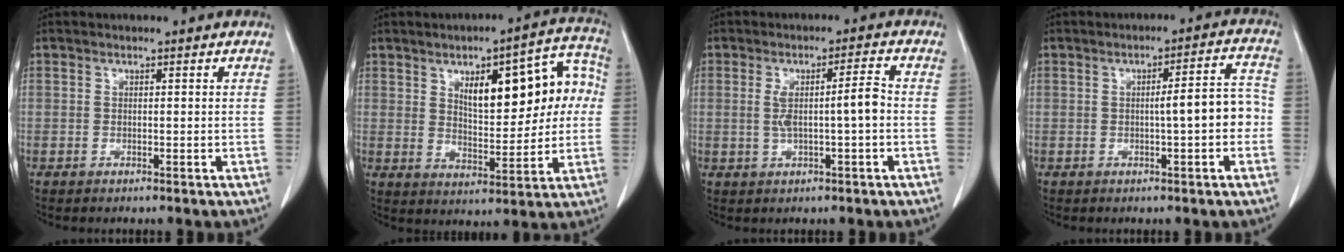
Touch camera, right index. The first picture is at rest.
{"total": 14.7, "force": [3.3, 5.6, 13.2], "torque": [-0.170, 0.037, 0.053]}
{"total": 5.4, "force": [-0.3, 0.3, 5.4], "torque": [-0.096, 0.012, 0.001]}
{"total": 6.1, "force": [-0.9, 0.9, 6.0], "torque": [-0.081, 0.022, -0.013]}